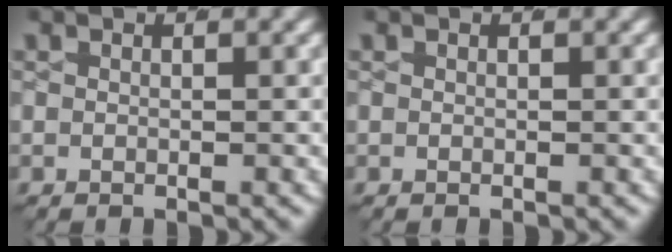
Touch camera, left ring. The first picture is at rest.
{"total": 0.0}